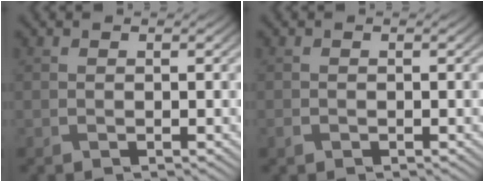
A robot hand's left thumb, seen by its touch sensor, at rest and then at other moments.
{"total": 0.7, "force": [-0.4, 0.5, 0.3], "torque": [-0.007, -0.003, -0.007]}